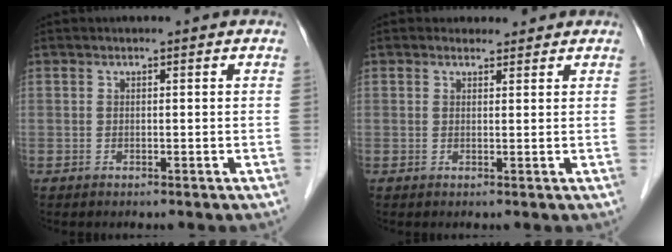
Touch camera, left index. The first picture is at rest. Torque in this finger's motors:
{"motor_torque": [0.50, -0.37, -0.02, -0.01]}